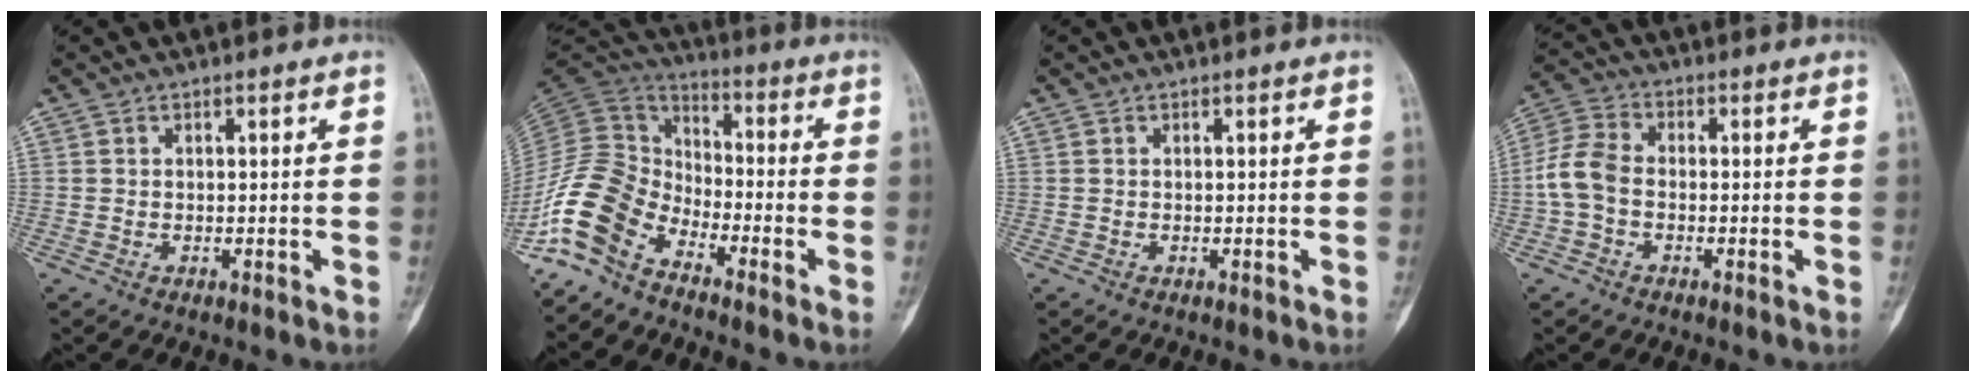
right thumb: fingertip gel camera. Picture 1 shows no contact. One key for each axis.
{"total": 13.0, "fx": -8.6, "fy": 7.4, "fz": 6.4, "tx": -0.129, "ty": 0.073, "tz": -0.187}
{"total": 0.0}
{"total": 6.6, "fx": -1.2, "fy": 4.5, "fz": 4.7, "tx": -0.101, "ty": 0.018, "tz": -0.036}